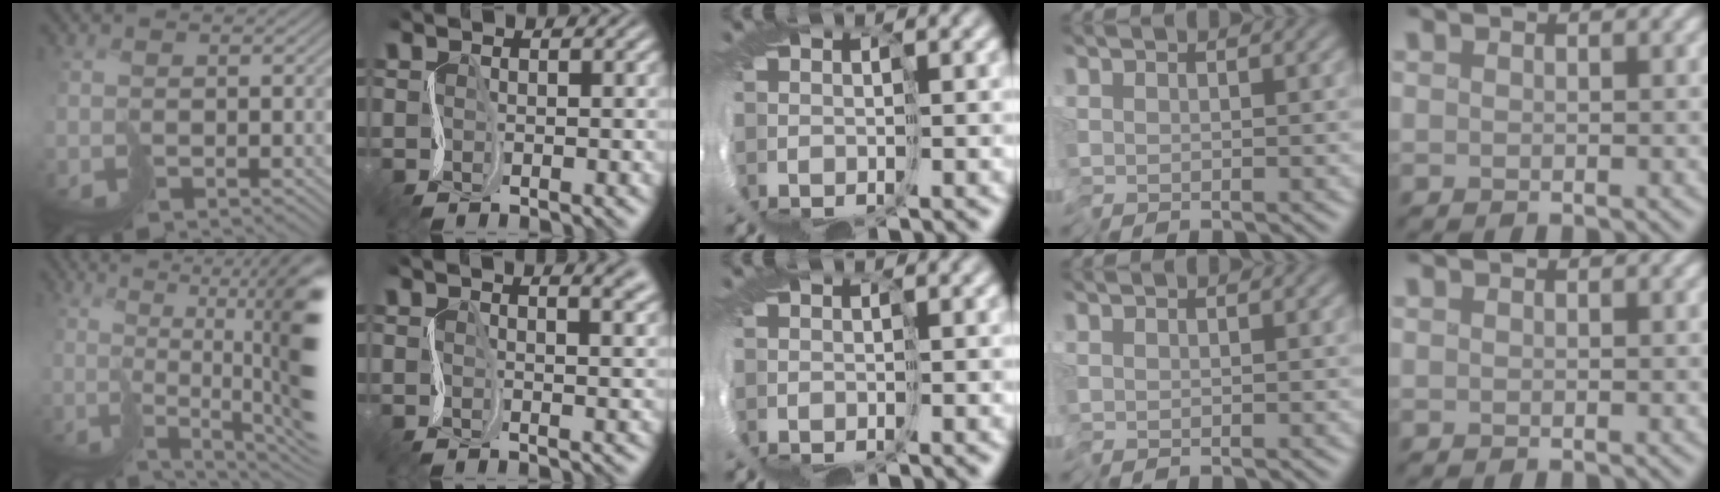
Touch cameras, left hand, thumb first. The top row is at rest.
{"thumb": {"total": 13.9, "force": [0.8, 3.7, 13.4], "torque": [-0.160, 0.005, 0.026]}, "index": {"total": 5.4, "force": [3.1, 2.2, 3.8], "torque": [-0.025, 0.028, 0.012]}}